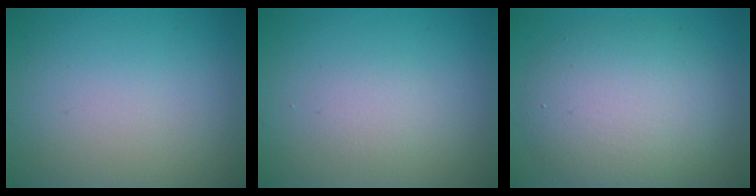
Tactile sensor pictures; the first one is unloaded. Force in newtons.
{"total": 1.2, "press": 1.2, "slide": 0.1}
{"total": 6.8, "press": 6.8, "slide": 0.3}